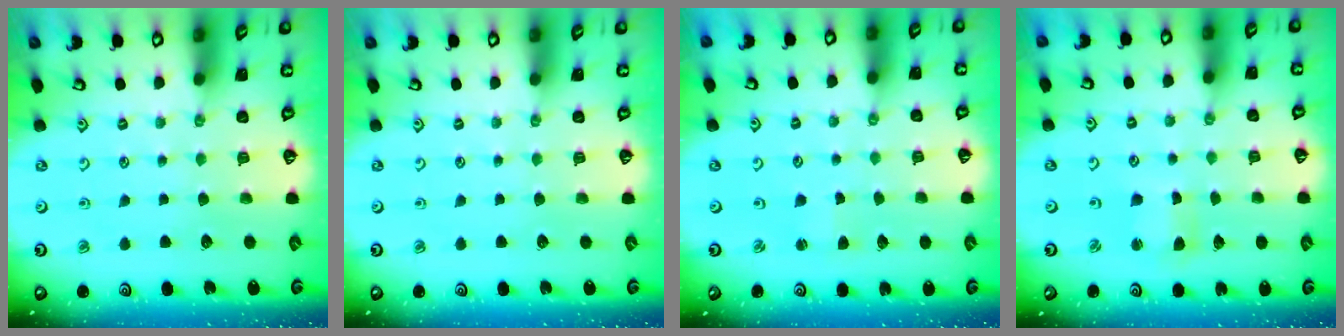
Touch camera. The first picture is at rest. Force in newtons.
{"total": 0.0}
{"total": 1.9, "press": 1.9, "slide": 0.2}
{"total": 2.9, "press": 2.9, "slide": 0.3}